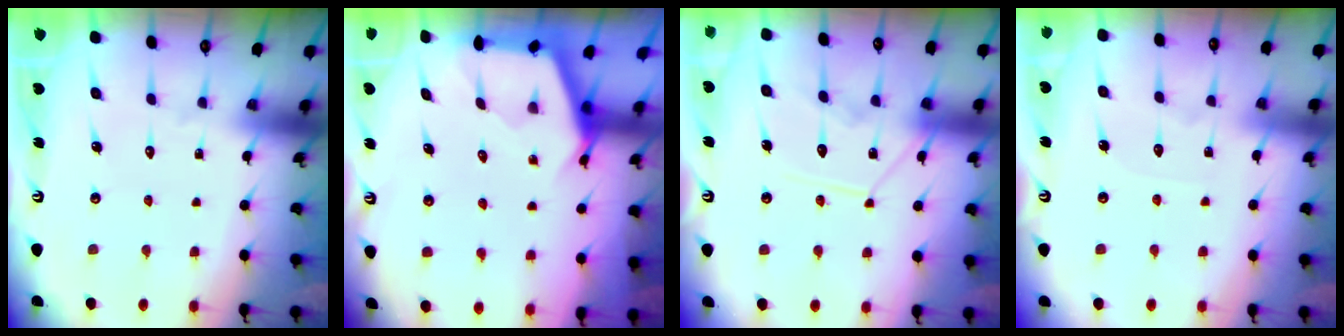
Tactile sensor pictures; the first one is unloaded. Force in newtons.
{"total": 2.6, "press": 2.6, "slide": 0.3}
{"total": 12.1, "press": 12.0, "slide": 1.3}
{"total": 3.6, "press": 3.6, "slide": 0.5}